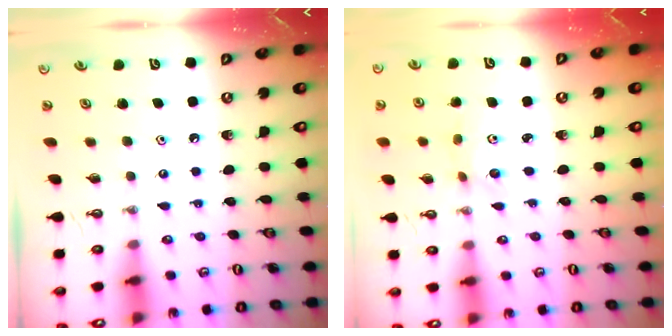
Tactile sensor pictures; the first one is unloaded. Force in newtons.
{"total": 6.2, "press": 5.2, "slide": 3.5}